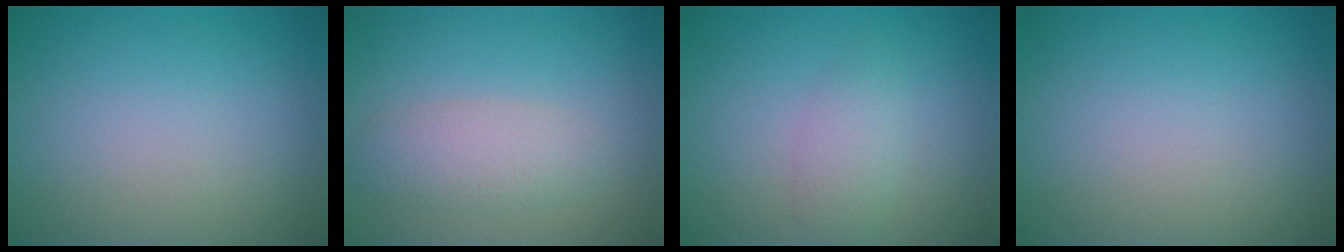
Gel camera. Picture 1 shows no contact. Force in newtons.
{"total": 2.8, "press": 2.8, "slide": 0.3}
{"total": 2.1, "press": 2.1, "slide": 0.1}
{"total": 0.0}